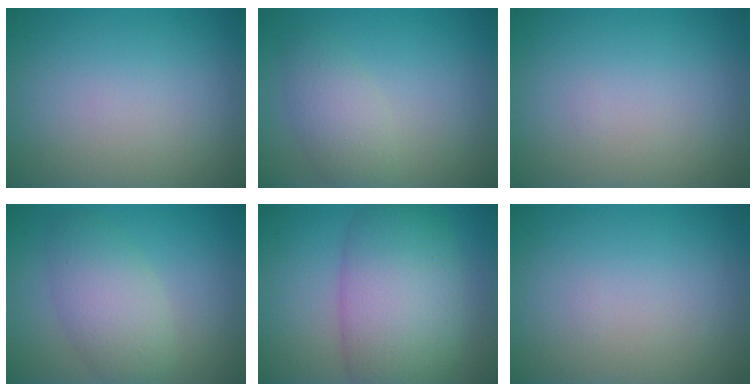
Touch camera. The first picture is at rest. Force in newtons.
{"total": 3.1, "press": 3.1, "slide": 0.1}
{"total": 0.0}
{"total": 4.5, "press": 4.5, "slide": 0.2}
{"total": 10.2, "press": 10.2, "slide": 0.3}
{"total": 0.0}